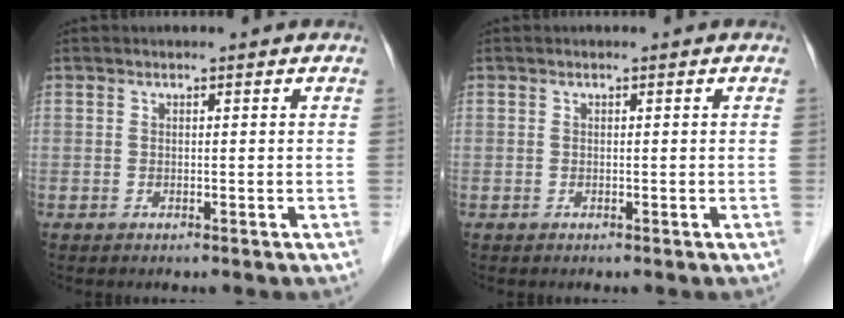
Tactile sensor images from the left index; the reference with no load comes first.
{"total": 0.0}